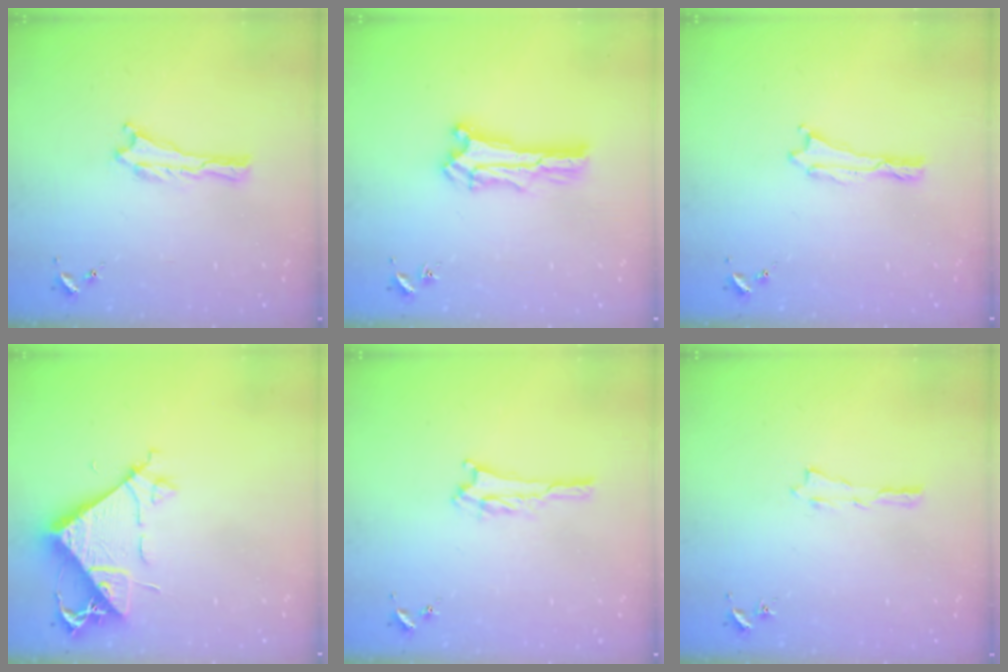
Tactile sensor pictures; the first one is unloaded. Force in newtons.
{"total": 1.5, "press": 1.5, "slide": 0.2}
{"total": 0.0}
{"total": 7.8, "press": 7.7, "slide": 1.2}
{"total": 2.8, "press": 2.8, "slide": 0.3}
{"total": 0.0}